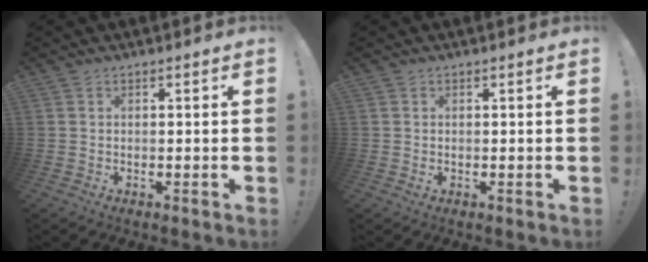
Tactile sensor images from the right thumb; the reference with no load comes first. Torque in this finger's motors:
{"motor_torque": [-0.16, -0.08, 0.03, -0.01, -0.02]}